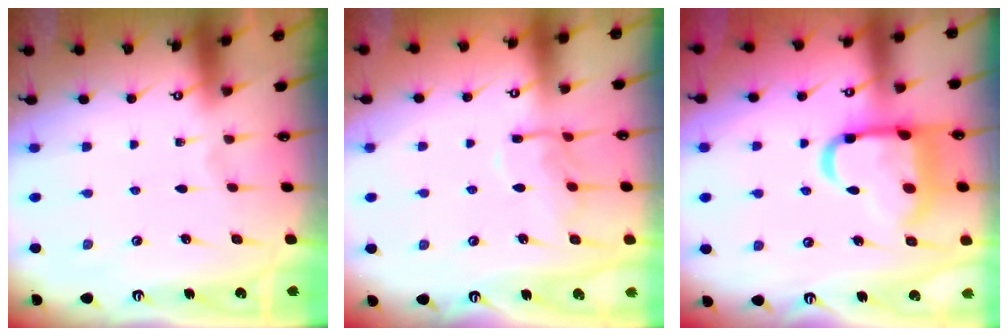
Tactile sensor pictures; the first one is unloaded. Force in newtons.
{"total": 9.9, "press": 9.8, "slide": 0.7}
{"total": 16.5, "press": 16.4, "slide": 1.7}